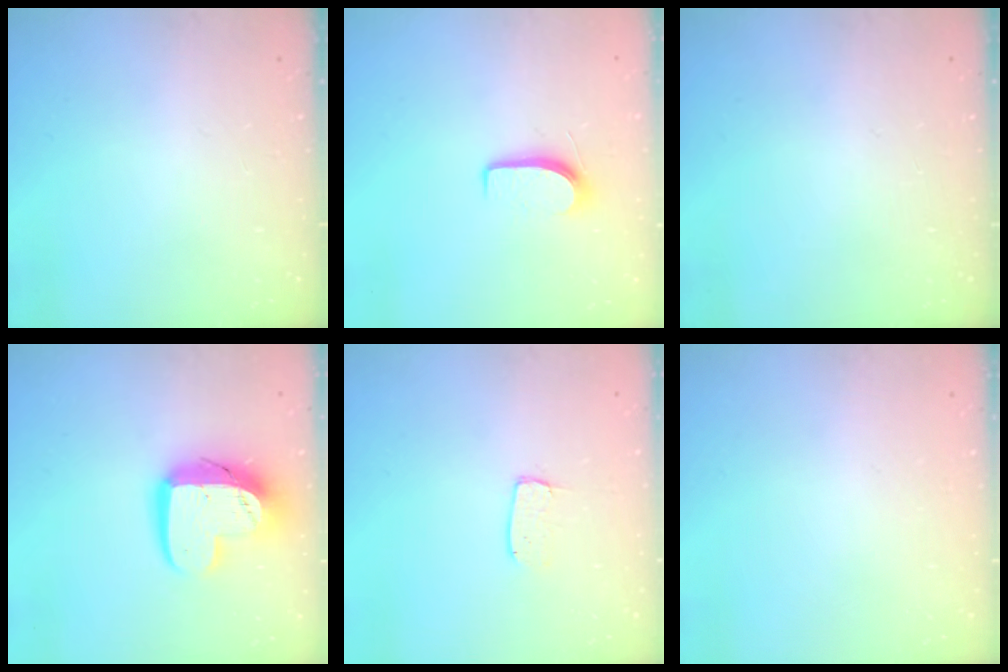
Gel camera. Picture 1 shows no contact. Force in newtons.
{"total": 6.1, "press": 6.1, "slide": 0.6}
{"total": 0.0}
{"total": 14.4, "press": 14.3, "slide": 1.4}
{"total": 3.7, "press": 3.7, "slide": 0.3}
{"total": 0.0}